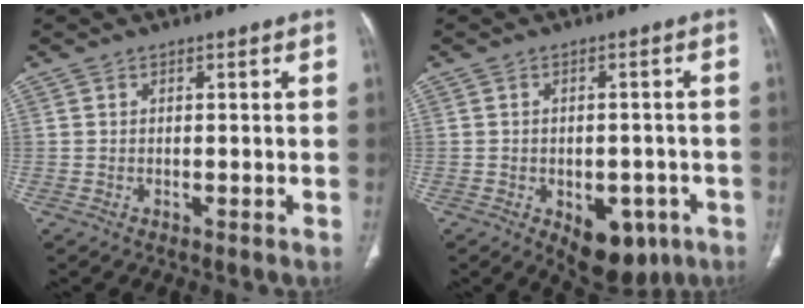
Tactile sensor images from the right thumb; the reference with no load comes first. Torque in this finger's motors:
{"motor_torque": [1.49, 1.17, 1.10, -0.57, 0.23]}